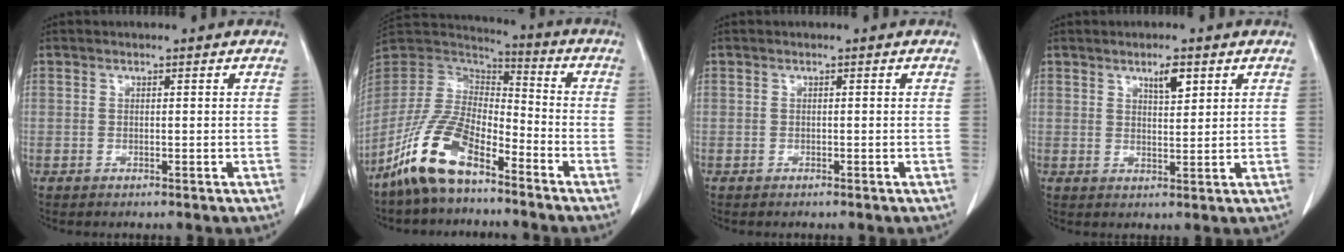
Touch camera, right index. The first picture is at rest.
{"total": 13.5, "force": [-8.9, 4.8, 8.9], "torque": [-0.188, 0.005, -0.177]}
{"total": 0.0}
{"total": 3.6, "force": [2.1, 1.0, 2.8], "torque": [-0.047, -0.004, 0.036]}